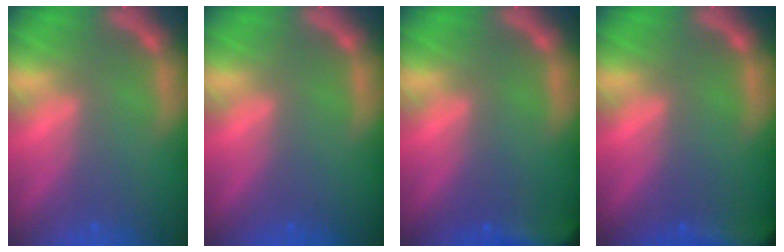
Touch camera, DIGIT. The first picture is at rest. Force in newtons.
{"total": 0.0}
{"total": 7.0}
{"total": 8.0}